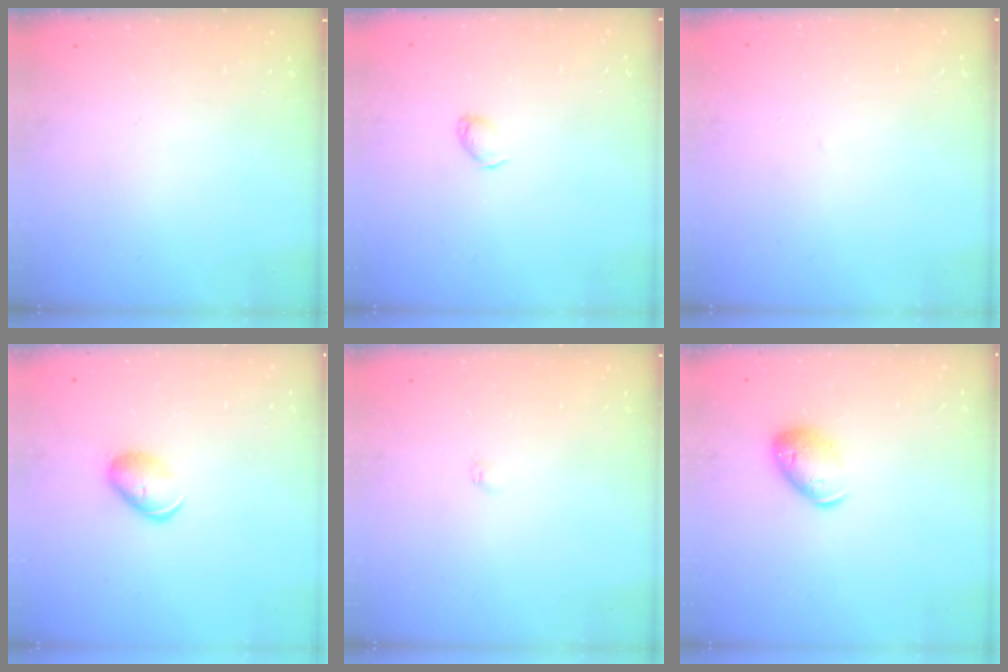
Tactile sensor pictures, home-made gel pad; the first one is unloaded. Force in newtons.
{"total": 2.9, "press": 2.9, "slide": 0.5}
{"total": 1.6, "press": 1.6, "slide": 0.3}
{"total": 6.4, "press": 6.3, "slide": 0.8}
{"total": 2.0, "press": 1.9, "slide": 0.4}
{"total": 9.7, "press": 9.5, "slide": 1.6}